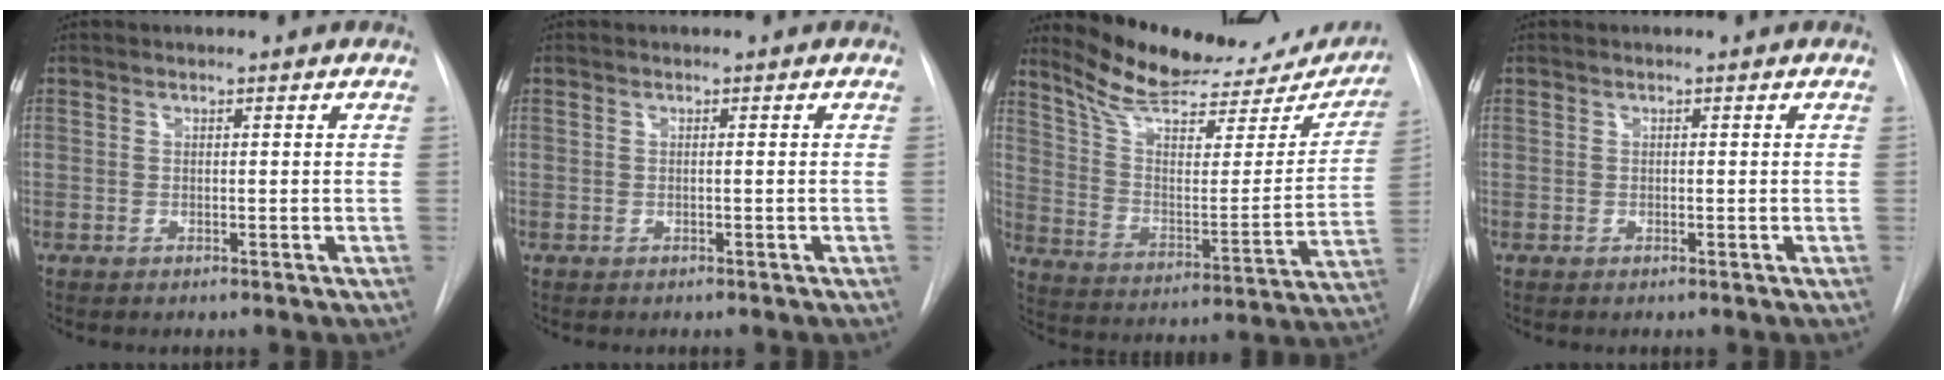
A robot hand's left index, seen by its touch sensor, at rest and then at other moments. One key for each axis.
{"total": 0.0}
{"total": 25.0, "fx": 22.3, "fy": 6.6, "fz": 9.3, "tx": -0.132, "ty": -0.036, "tz": 0.307}
{"total": 0.0}